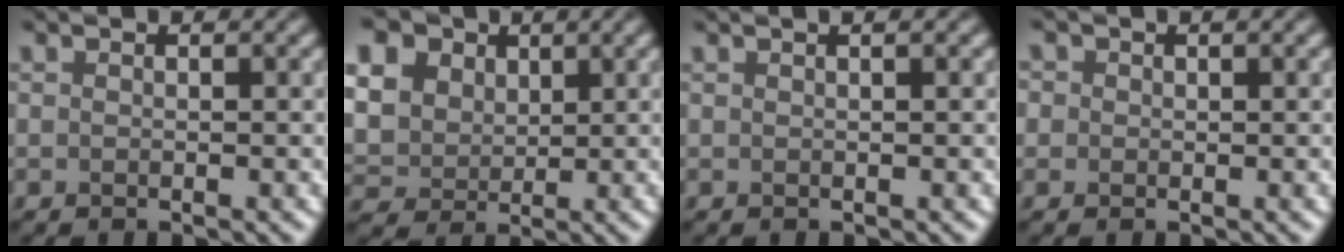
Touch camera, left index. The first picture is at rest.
{"total": 16.1, "force": [6.9, 12.5, 7.5], "torque": [-0.203, 0.034, 0.112]}
{"total": 0.8, "force": [0.5, 0.0, 0.6], "torque": [-0.013, 0.007, 0.008]}
{"total": 1.3, "force": [0.4, 1.2, 0.5], "torque": [-0.003, 0.010, -0.005]}